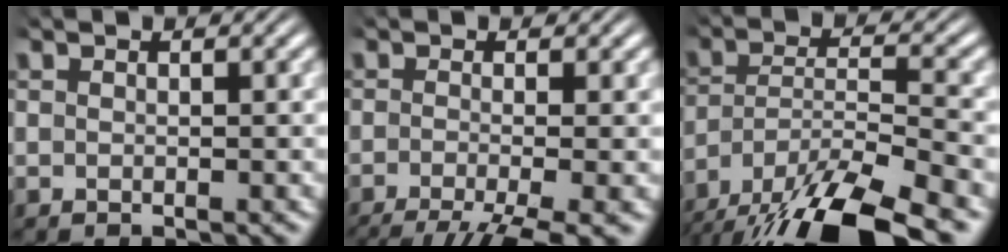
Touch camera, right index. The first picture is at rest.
{"total": 7.4, "force": [-5.5, 3.0, 3.9], "torque": [-0.053, -0.015, -0.083]}
{"total": 8.9, "force": [-4.0, 5.3, 5.8], "torque": [-0.097, -0.012, -0.067]}